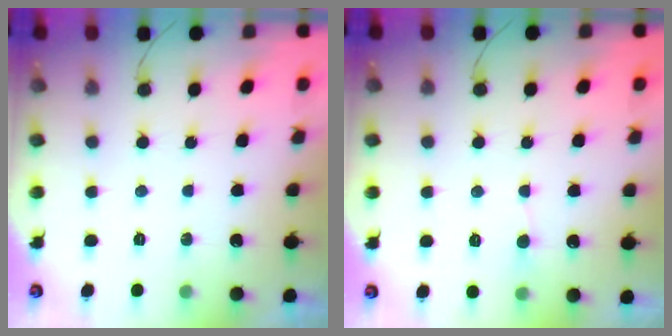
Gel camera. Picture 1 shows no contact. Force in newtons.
{"total": 3.0, "press": 3.0, "slide": 0.4}